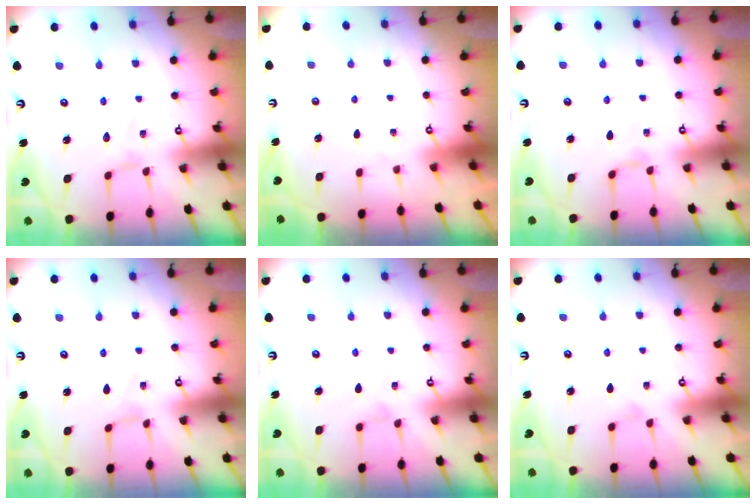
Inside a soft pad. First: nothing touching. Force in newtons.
{"total": 0.0}
{"total": 2.8, "press": 2.8, "slide": 0.6}
{"total": 0.0}
{"total": 2.3, "press": 2.2, "slide": 0.5}
{"total": 1.5, "press": 1.4, "slide": 0.4}